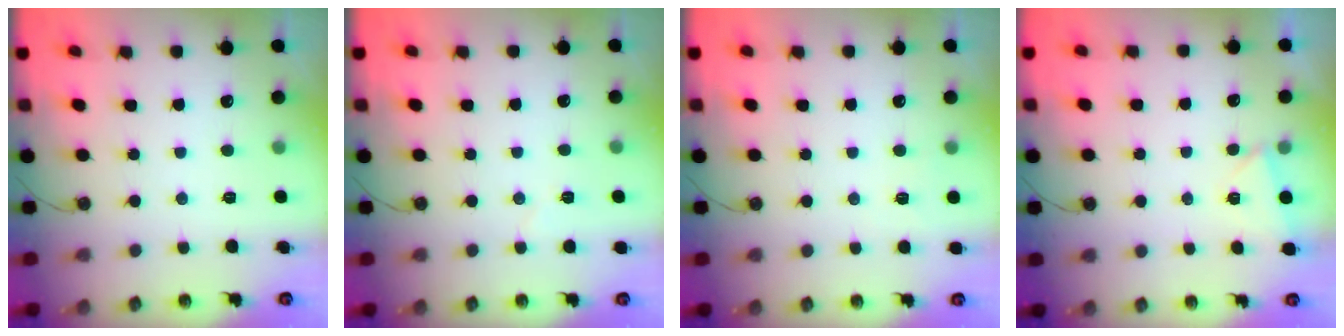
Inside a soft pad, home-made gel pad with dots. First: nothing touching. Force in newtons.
{"total": 2.9, "press": 2.4, "slide": 1.7}
{"total": 3.6, "press": 2.8, "slide": 2.4}
{"total": 2.8, "press": 1.9, "slide": 2.1}